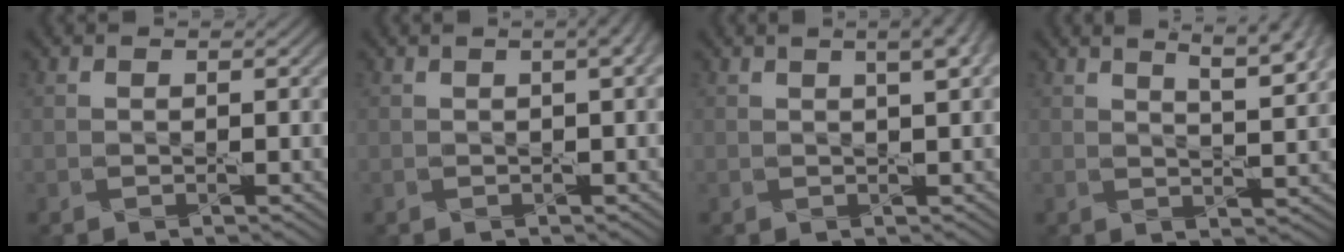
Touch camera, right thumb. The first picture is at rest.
{"total": 3.0, "force": [1.0, 1.0, 2.6], "torque": [-0.028, 0.010, 0.003]}
{"total": 5.1, "force": [2.3, 1.8, 4.2], "torque": [-0.043, 0.021, 0.011]}
{"total": 8.0, "force": [4.8, 1.9, 6.1], "torque": [-0.080, 0.016, 0.059]}